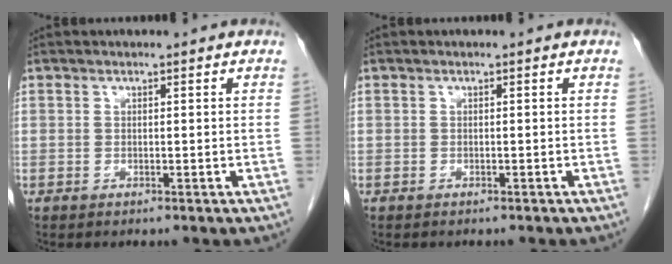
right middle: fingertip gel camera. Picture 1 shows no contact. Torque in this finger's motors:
{"motor_torque": [0.16, -0.03, 0.02, 0.01]}